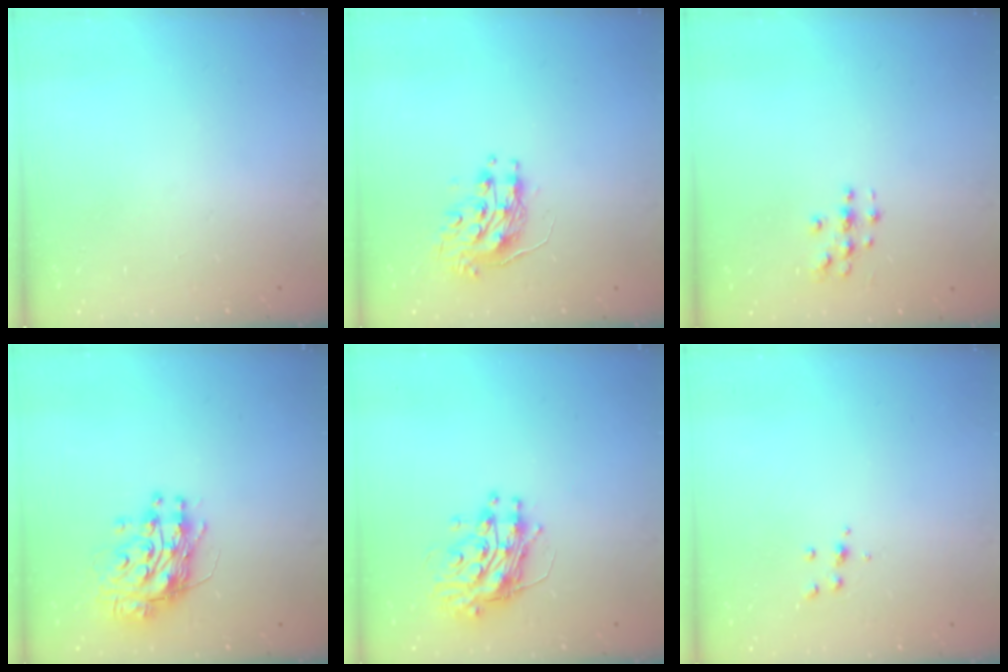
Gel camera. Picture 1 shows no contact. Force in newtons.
{"total": 9.2, "press": 9.2, "slide": 0.7}
{"total": 3.1, "press": 3.1, "slide": 0.2}
{"total": 11.5, "press": 11.4, "slide": 1.3}
{"total": 11.4, "press": 11.3, "slide": 1.1}
{"total": 4.1, "press": 4.1, "slide": 0.6}